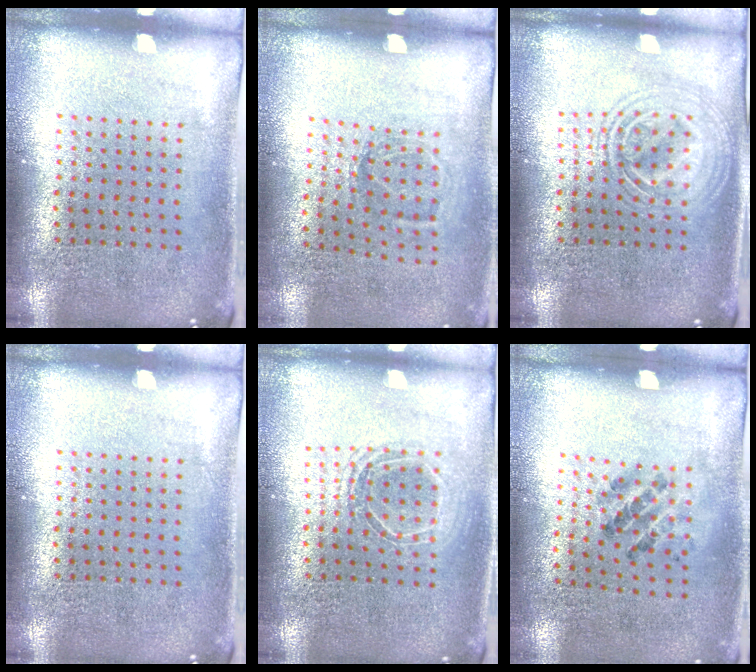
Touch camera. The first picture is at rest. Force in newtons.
{"total": 1.2, "press": 0.8, "slide": 0.8}
{"total": 3.0, "press": 3.0, "slide": 0.5}
{"total": 0.0}
{"total": 1.5, "press": 1.4, "slide": 0.7}
{"total": 1.3, "press": 0.7, "slide": 1.1}